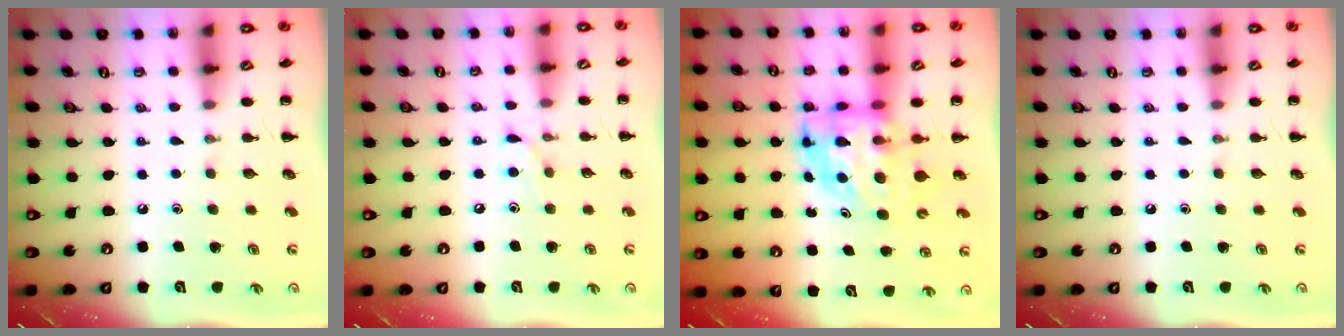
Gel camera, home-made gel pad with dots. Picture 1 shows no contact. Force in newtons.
{"total": 6.0, "press": 5.7, "slide": 1.8}
{"total": 6.4, "press": 6.1, "slide": 1.8}
{"total": 0.0}